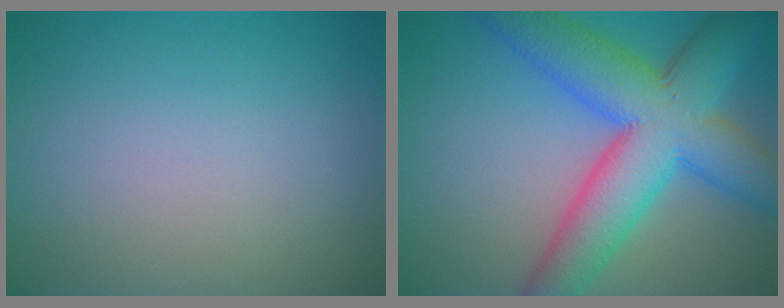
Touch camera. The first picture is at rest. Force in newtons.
{"total": 11.0, "press": 11.0, "slide": 0.4}